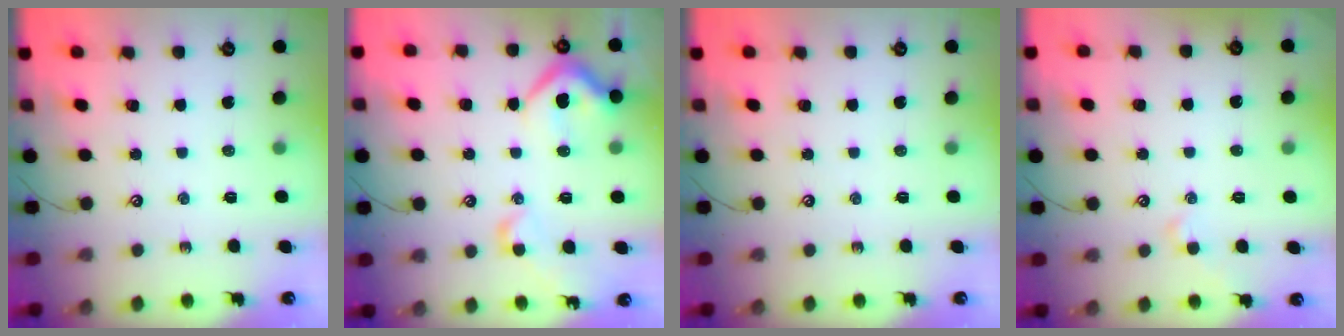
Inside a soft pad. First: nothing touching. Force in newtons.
{"total": 11.2, "press": 11.1, "slide": 1.5}
{"total": 0.0}
{"total": 1.9, "press": 1.8, "slide": 0.4}